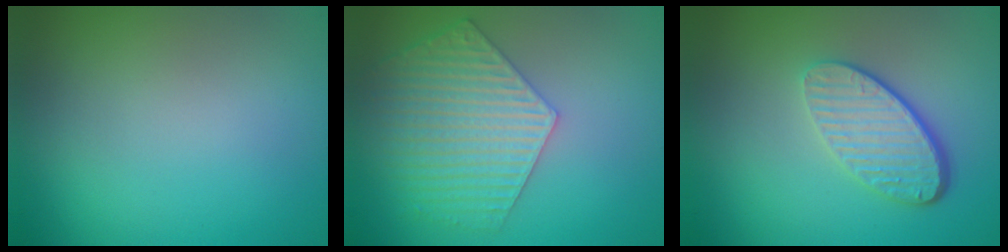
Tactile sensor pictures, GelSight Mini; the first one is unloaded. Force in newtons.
{"total": 5.7, "press": 4.6, "slide": 3.4}
{"total": 4.6, "press": 3.3, "slide": 3.2}